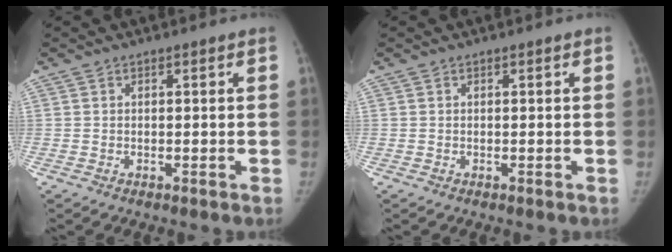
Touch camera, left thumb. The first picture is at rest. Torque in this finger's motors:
{"motor_torque": [0.00, 0.00, 0.08, -0.08, 0.00]}